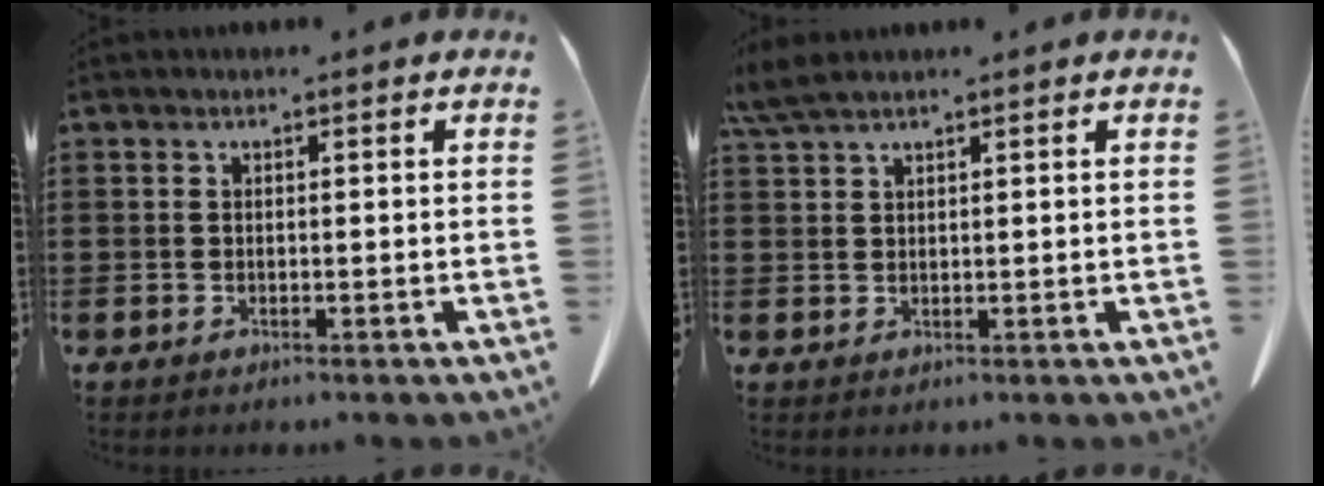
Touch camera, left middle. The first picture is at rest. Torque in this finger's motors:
{"motor_torque": [0.40, 0.37, 0.11, 0.05]}